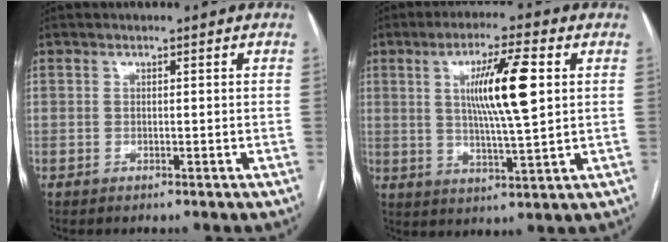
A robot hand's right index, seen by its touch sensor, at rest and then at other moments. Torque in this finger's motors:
{"motor_torque": [1.25, 0.89, 0.31, 0.15]}